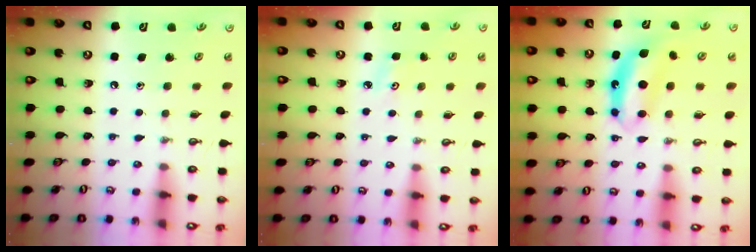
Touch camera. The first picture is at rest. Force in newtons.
{"total": 2.8, "press": 2.8, "slide": 0.4}
{"total": 7.5, "press": 7.5, "slide": 0.1}